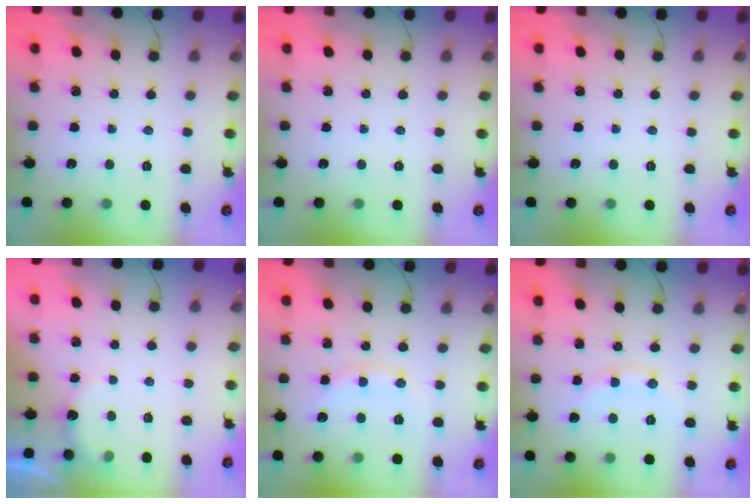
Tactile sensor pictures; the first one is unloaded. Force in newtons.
{"total": 0.0}
{"total": 0.0}
{"total": 5.8, "press": 5.7, "slide": 1.1}
{"total": 9.7, "press": 9.6, "slide": 0.9}
{"total": 10.5, "press": 10.4, "slide": 1.0}